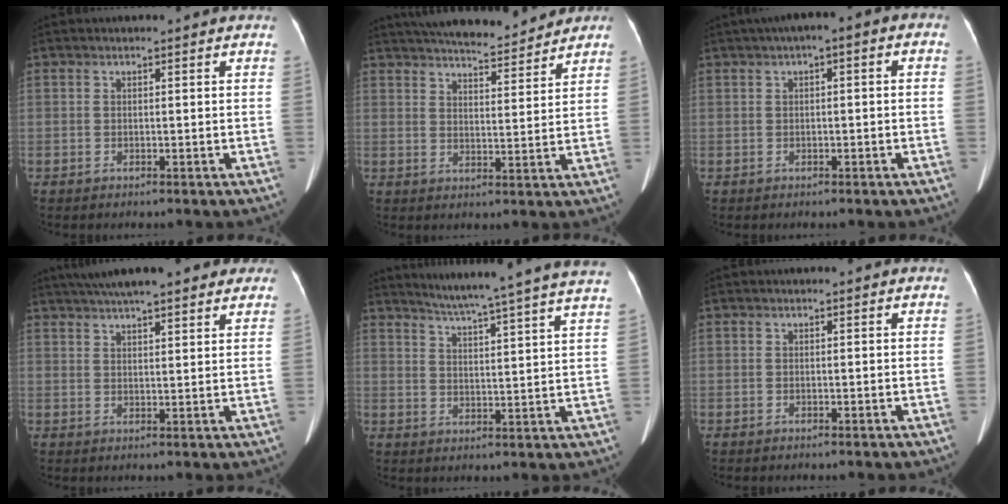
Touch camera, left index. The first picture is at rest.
{"total": 14.1, "force": [12.9, 2.2, 5.3], "torque": [-0.085, 0.010, 0.187]}
{"total": 4.1, "force": [0.9, 1.3, 3.7], "torque": [-0.056, 0.025, 0.004]}
{"total": 16.0, "force": [13.1, 3.2, 8.6], "torque": [-0.136, 0.043, 0.174]}
{"total": 20.7, "force": [18.5, -1.9, 9.1], "torque": [-0.146, -0.045, 0.234]}
{"total": 0.0}